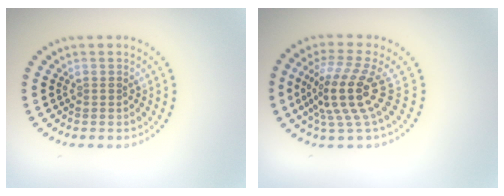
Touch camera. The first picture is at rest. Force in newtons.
{"total": 4.8, "press": 3.5, "slide": 3.3}